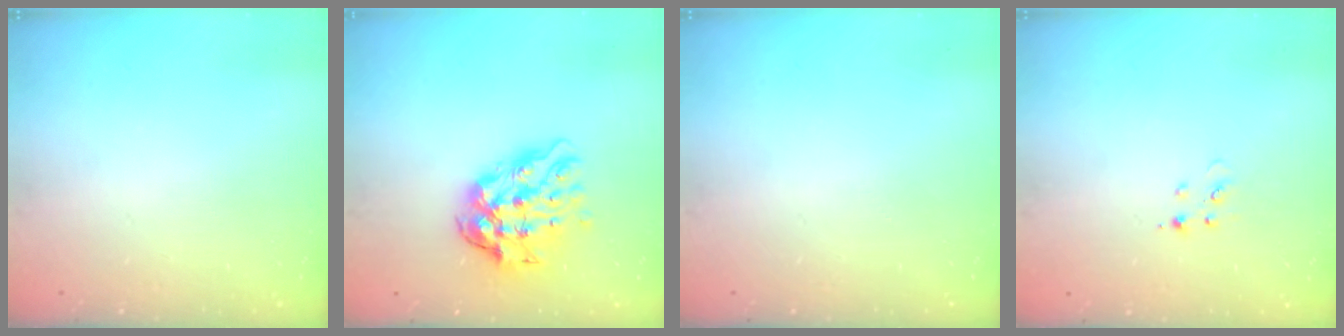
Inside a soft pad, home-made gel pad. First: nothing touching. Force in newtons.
{"total": 13.1, "press": 13.0, "slide": 1.5}
{"total": 0.0}
{"total": 3.8, "press": 3.8, "slide": 0.5}